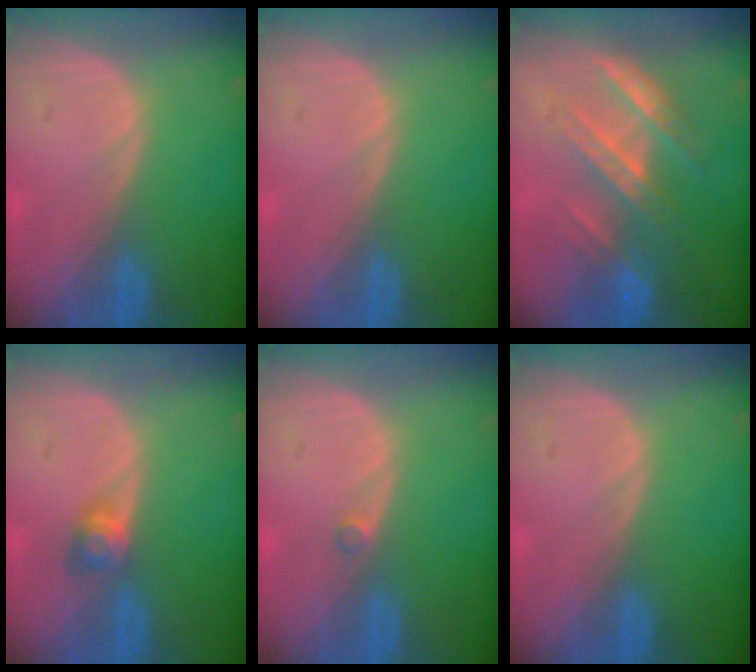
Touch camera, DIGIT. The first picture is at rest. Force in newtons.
{"total": 0.0}
{"total": 7.3, "press": 6.7, "slide": 2.9}
{"total": 2.9, "press": 2.6, "slide": 1.4}
{"total": 1.0, "press": 0.8, "slide": 0.5}
{"total": 0.0}